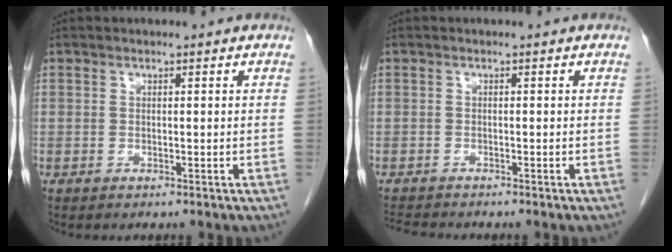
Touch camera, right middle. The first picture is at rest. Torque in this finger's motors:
{"motor_torque": [0.02, -0.01, 0.00, 0.00]}